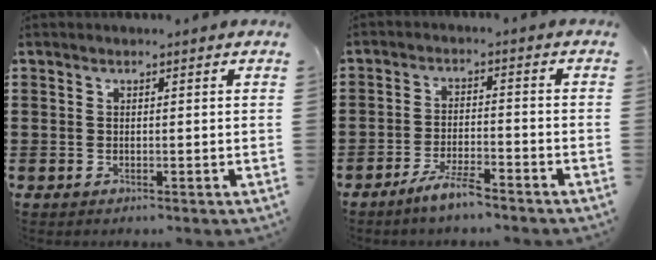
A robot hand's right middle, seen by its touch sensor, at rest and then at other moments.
{"total": 4.6, "force": [-3.7, 0.6, 2.6], "torque": [-0.062, -0.003, -0.074]}